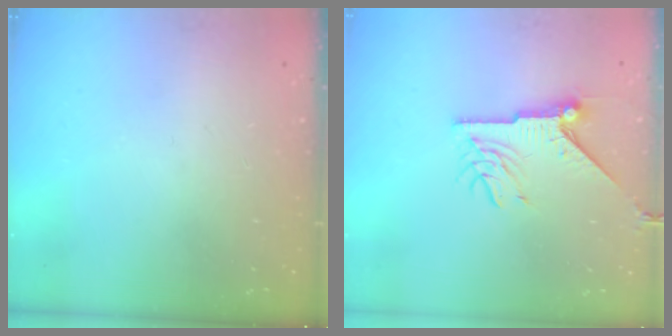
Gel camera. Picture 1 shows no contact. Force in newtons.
{"total": 8.4, "press": 8.4, "slide": 0.0}